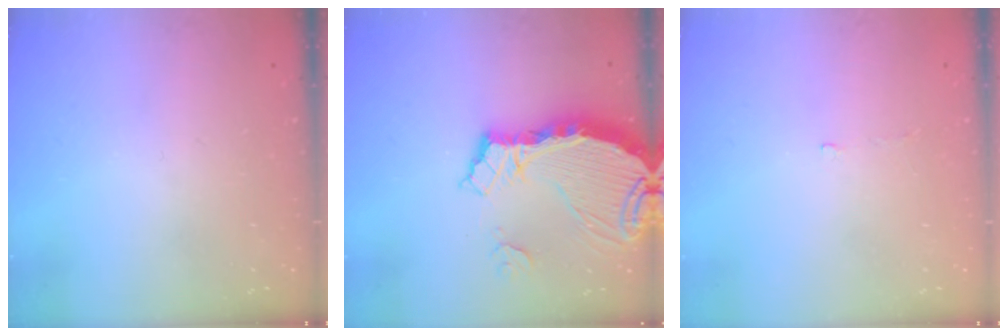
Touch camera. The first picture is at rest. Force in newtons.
{"total": 8.9, "press": 8.9, "slide": 0.9}
{"total": 1.6, "press": 1.5, "slide": 0.3}